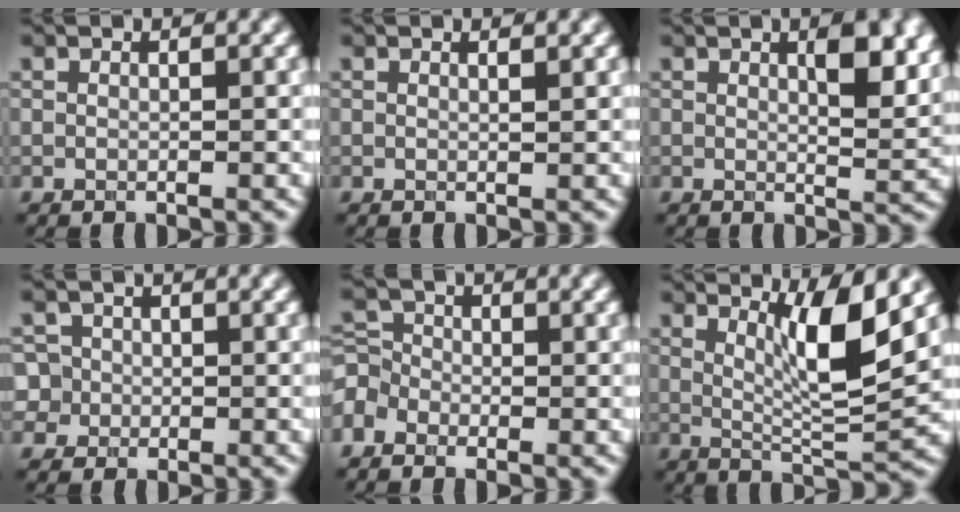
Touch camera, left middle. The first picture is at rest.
{"total": 0.8, "force": [0.5, 0.3, 0.5], "torque": [0.000, 0.004, 0.006]}
{"total": 4.5, "force": [1.7, 1.5, 3.9], "torque": [-0.057, -0.003, 0.034]}
{"total": 3.6, "force": [0.0, 3.5, 1.0], "torque": [0.003, 0.030, -0.013]}
{"total": 3.5, "force": [-2.1, 2.4, 1.3], "torque": [-0.029, 0.008, -0.041]}
{"total": 5.7, "force": [2.1, 1.0, 5.2], "torque": [-0.083, -0.010, 0.045]}